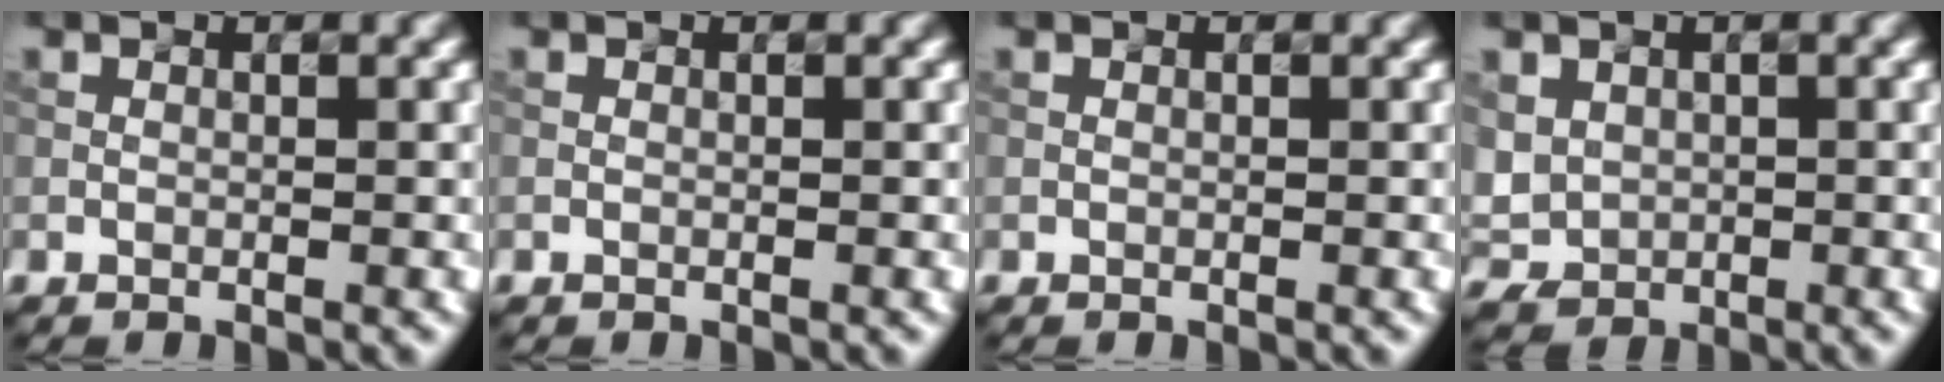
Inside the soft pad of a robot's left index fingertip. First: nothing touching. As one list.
[{"total": 0.0}, {"total": 0.0}, {"total": 3.1, "force": [0.7, 2.8, 1.1], "torque": [-0.035, 0.001, 0.019]}]